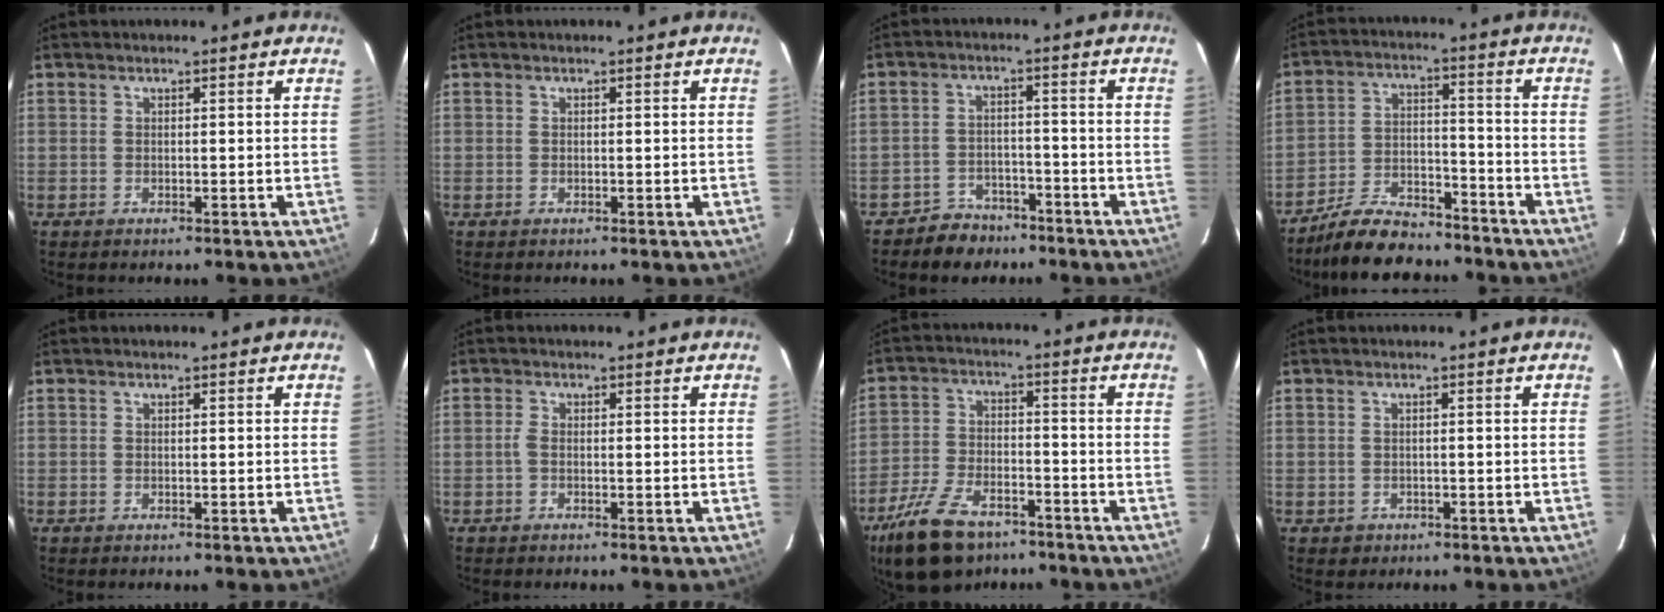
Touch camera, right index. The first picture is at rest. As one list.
[{"total": 0.0}, {"total": 6.3, "force": [-4.9, 3.9, 0.8], "torque": [-0.030, 0.023, -0.074]}, {"total": 13.4, "force": [-11.2, 4.9, 5.5], "torque": [-0.119, 0.011, -0.182]}, {"total": 0.0}, {"total": 1.2, "force": [-0.4, 0.5, 1.0], "torque": [-0.022, 0.003, -0.010]}, {"total": 15.2, "force": [-10.7, 7.4, 7.9], "torque": [-0.179, -0.013, -0.187]}, {"total": 1.7, "force": [-0.7, 1.5, 0.4], "torque": [-0.009, 0.002, -0.002]}]